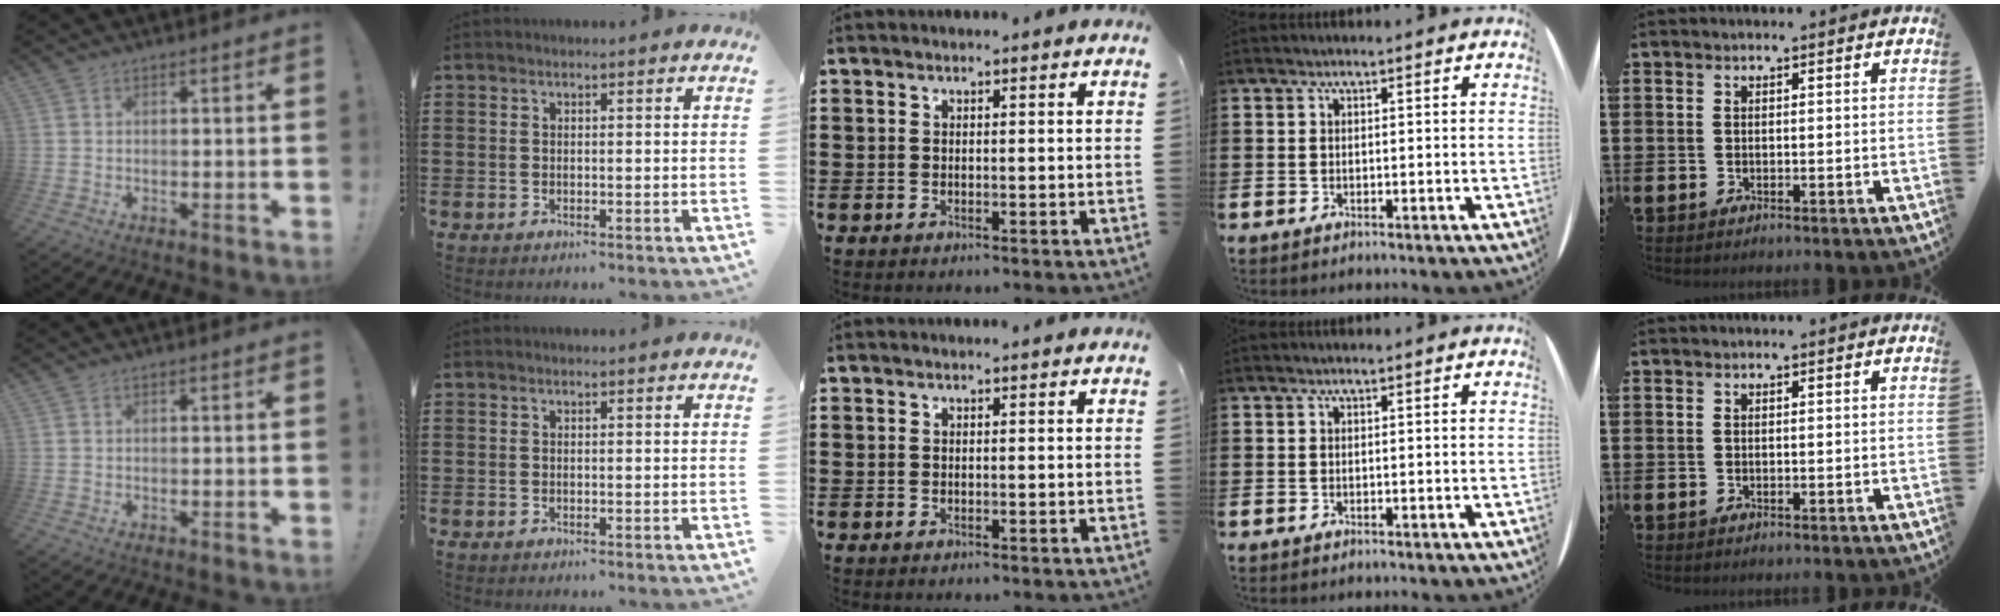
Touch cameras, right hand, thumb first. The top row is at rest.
{}